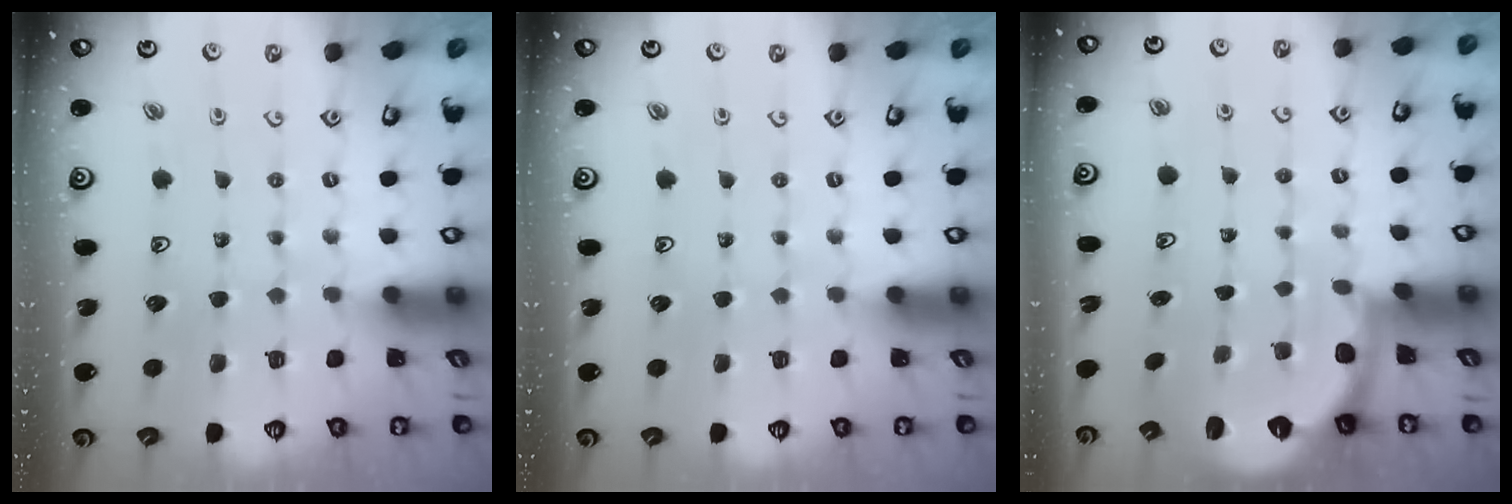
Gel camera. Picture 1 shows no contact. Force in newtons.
{"total": 0.0}
{"total": 2.8, "press": 2.0, "slide": 2.0}